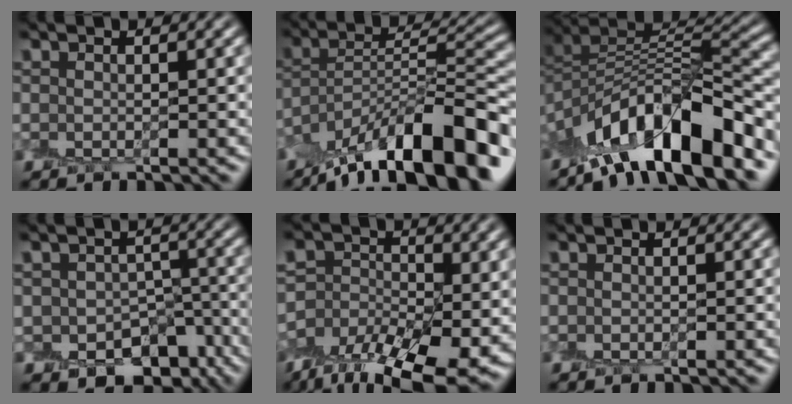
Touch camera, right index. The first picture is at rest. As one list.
[{"total": 13.3, "force": [-9.4, 3.8, 8.6], "torque": [-0.130, 0.031, -0.161]}, {"total": 10.3, "force": [-6.0, 3.4, 7.6], "torque": [-0.105, 0.023, -0.110]}, {"total": 6.3, "force": [-3.1, 4.8, 2.7], "torque": [-0.027, -0.013, -0.036]}, {"total": 11.4, "force": [-6.7, 6.2, 6.8], "torque": [-0.104, -0.013, -0.116]}, {"total": 0.0}]